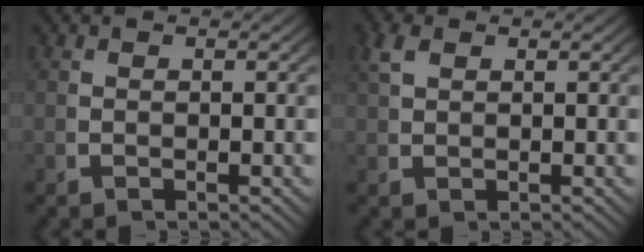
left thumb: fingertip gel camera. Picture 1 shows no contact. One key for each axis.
{"total": 1.6, "fx": 1.3, "fy": 0.5, "fz": 0.7, "tx": -0.019, "ty": 0.001, "tz": 0.033}